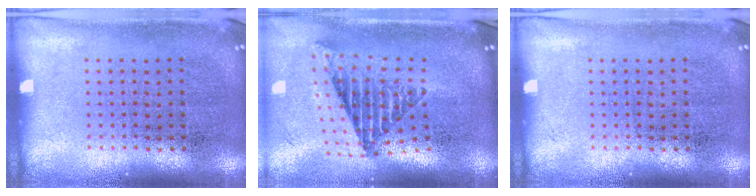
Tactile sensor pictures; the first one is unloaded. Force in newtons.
{"total": 2.5, "press": 1.6, "slide": 1.9}
{"total": 0.0}